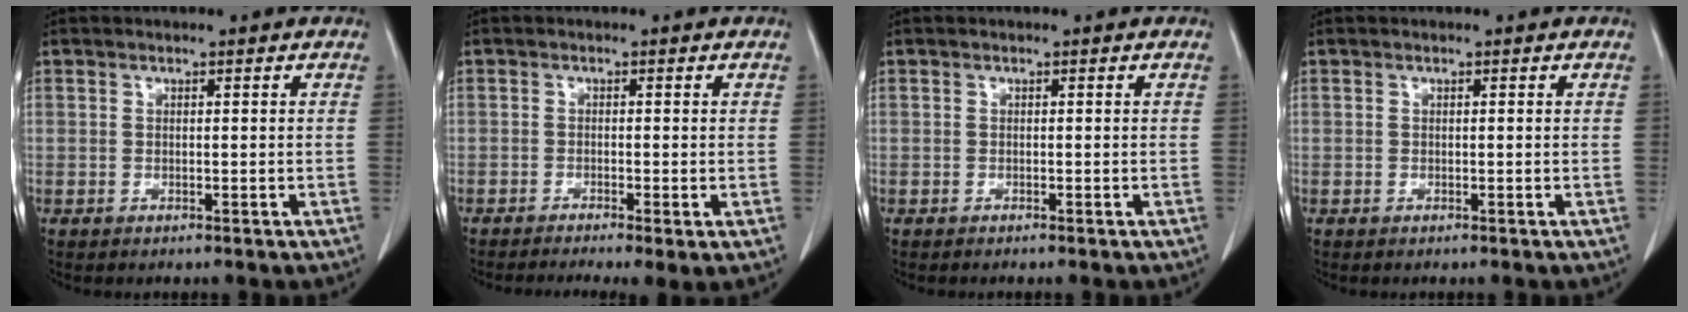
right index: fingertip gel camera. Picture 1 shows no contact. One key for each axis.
{"total": 5.1, "fx": -3.3, "fy": 0.9, "fz": 3.8, "tx": -0.059, "ty": -0.014, "tz": -0.055}
{"total": 0.0}
{"total": 0.0}